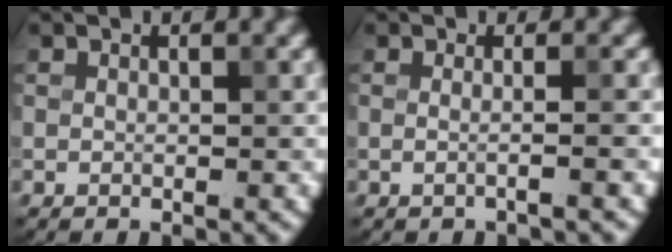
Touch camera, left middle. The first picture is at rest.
{"total": 2.0, "force": [-0.2, 0.7, 1.9], "torque": [-0.016, -0.008, -0.021]}